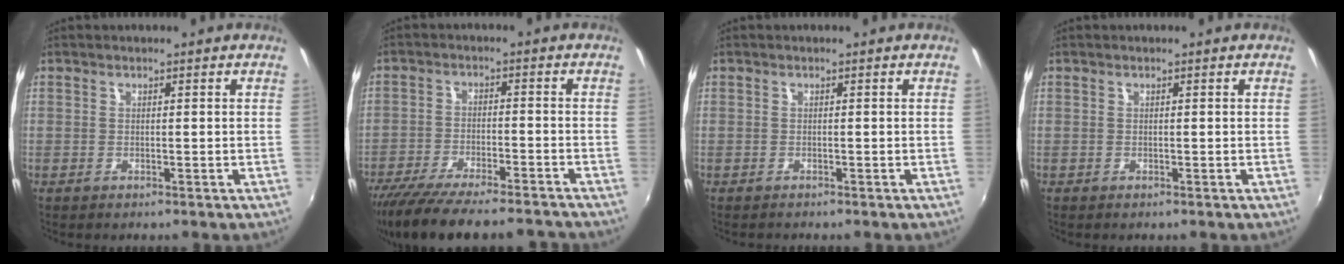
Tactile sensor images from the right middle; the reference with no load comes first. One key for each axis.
{"total": 17.9, "fx": -15.5, "fy": 3.3, "fz": 8.3, "tx": -0.162, "ty": -0.028, "tz": -0.238}
{"total": 0.5, "fx": -0.5, "fy": 0.1, "fz": 0.0, "tx": -0.001, "ty": -0.001, "tz": -0.010}
{"total": 0.0}